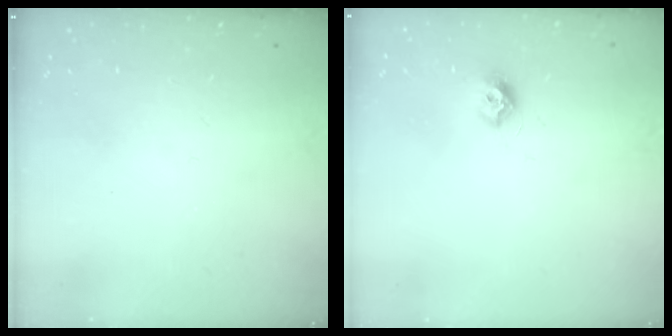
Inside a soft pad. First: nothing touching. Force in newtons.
{"total": 7.7, "press": 7.7, "slide": 0.7}